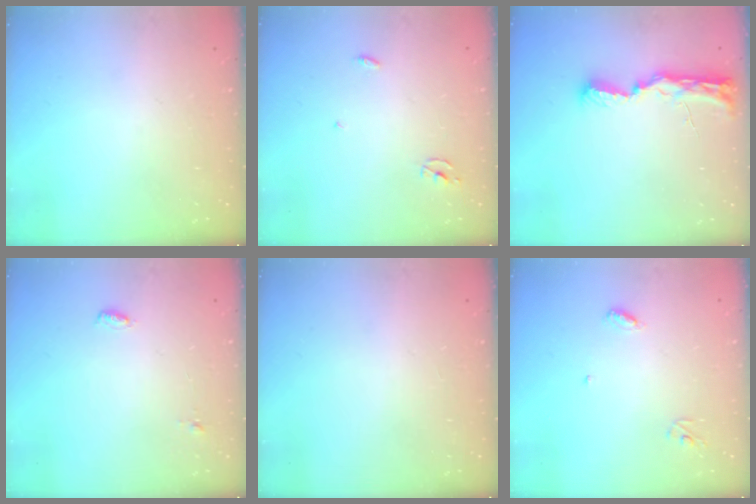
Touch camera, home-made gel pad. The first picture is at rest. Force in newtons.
{"total": 2.3, "press": 2.3, "slide": 0.1}
{"total": 9.6, "press": 9.3, "slide": 2.4}
{"total": 5.0, "press": 4.1, "slide": 2.8}
{"total": 1.0, "press": 0.8, "slide": 0.6}
{"total": 3.9, "press": 3.9, "slide": 0.3}